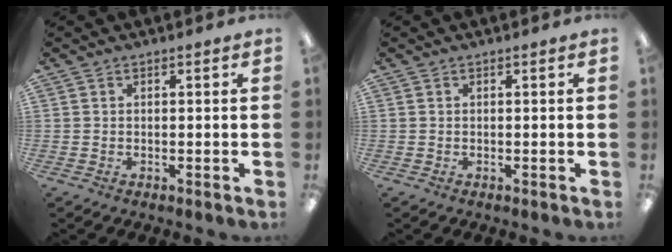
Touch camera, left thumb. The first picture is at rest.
{"total": 0.0}